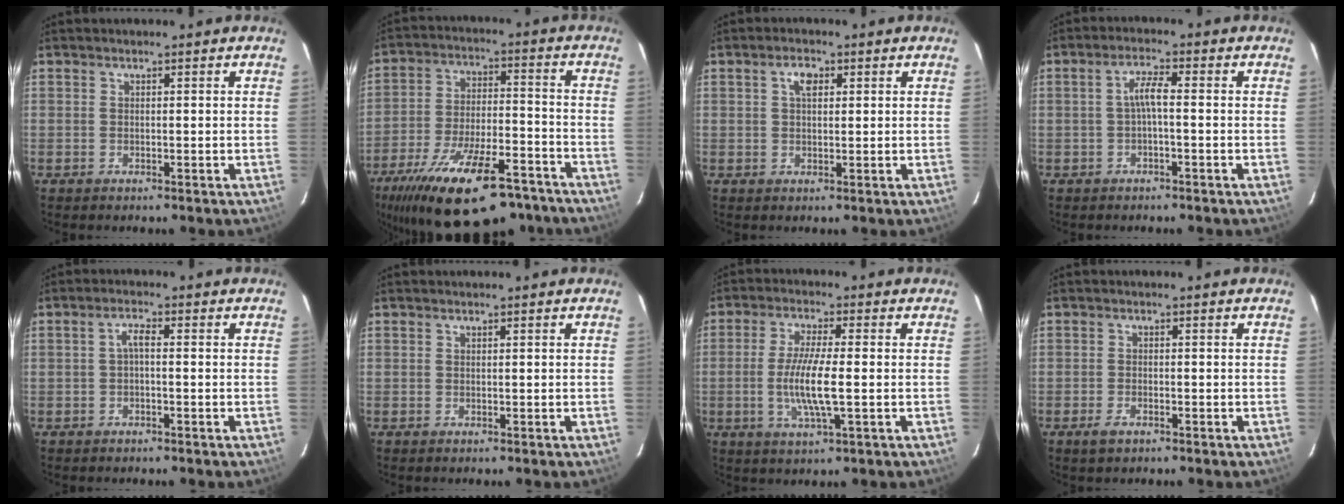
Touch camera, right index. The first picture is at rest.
{"total": 25.2, "force": [-17.9, 9.0, 15.3], "torque": [-0.278, -0.032, -0.262]}
{"total": 2.9, "force": [1.0, 1.6, 2.2], "torque": [-0.040, 0.010, 0.018]}
{"total": 3.1, "force": [-0.7, 0.4, 3.0], "torque": [-0.061, 0.009, -0.011]}
{"total": 2.0, "force": [-0.4, 0.5, 1.9], "torque": [-0.039, 0.009, -0.008]}
{"total": 0.0}
{"total": 8.4, "force": [-1.3, 0.9, 8.2], "torque": [-0.161, -0.007, -0.027]}
{"total": 2.2, "force": [-1.4, 1.0, 1.4], "torque": [-0.029, -0.003, -0.026]}